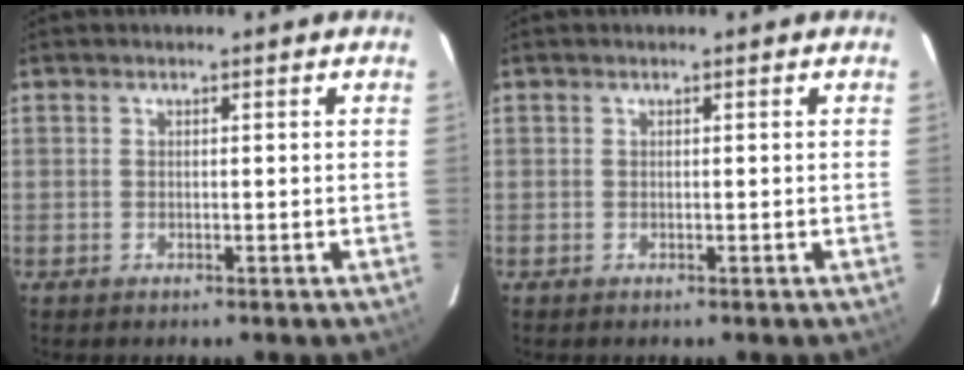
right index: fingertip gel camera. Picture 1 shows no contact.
{"total": 0.0}